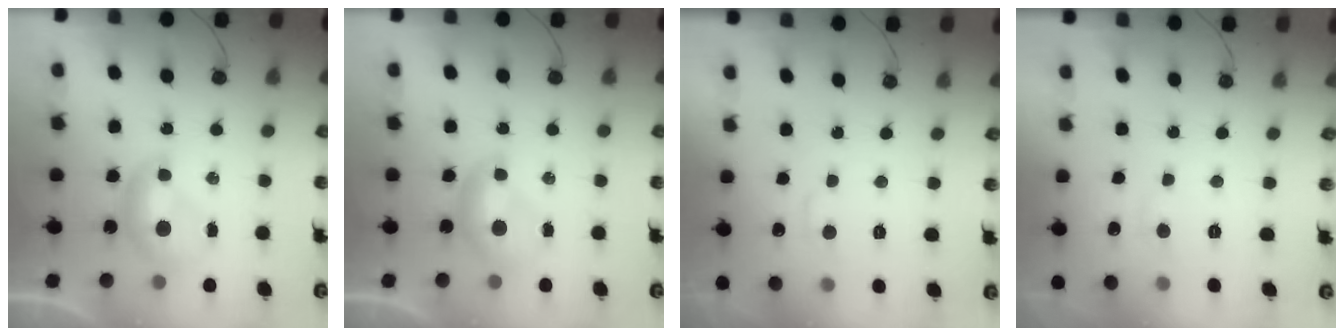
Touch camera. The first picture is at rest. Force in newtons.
{"total": 0.0}
{"total": 1.0, "press": 0.4, "slide": 0.9}
{"total": 0.6, "press": 0.2, "slide": 0.5}